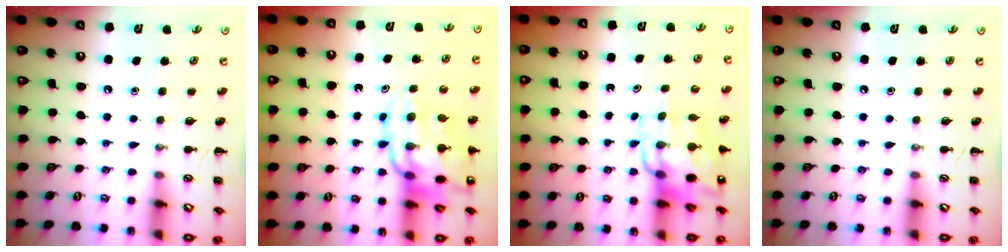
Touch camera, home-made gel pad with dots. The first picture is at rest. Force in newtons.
{"total": 17.0, "press": 16.6, "slide": 3.9}
{"total": 11.3, "press": 10.8, "slide": 3.4}
{"total": 0.0}